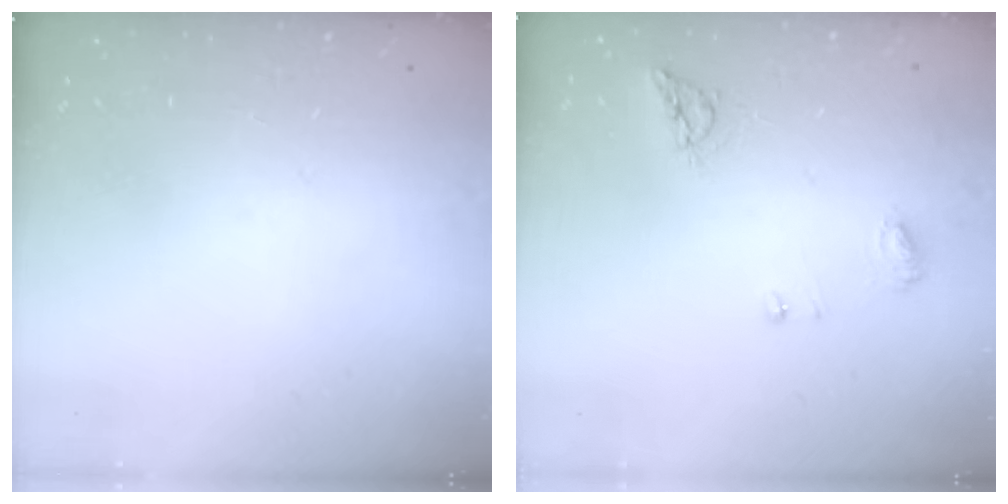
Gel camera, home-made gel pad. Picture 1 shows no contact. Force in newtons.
{"total": 6.6, "press": 6.5, "slide": 0.6}